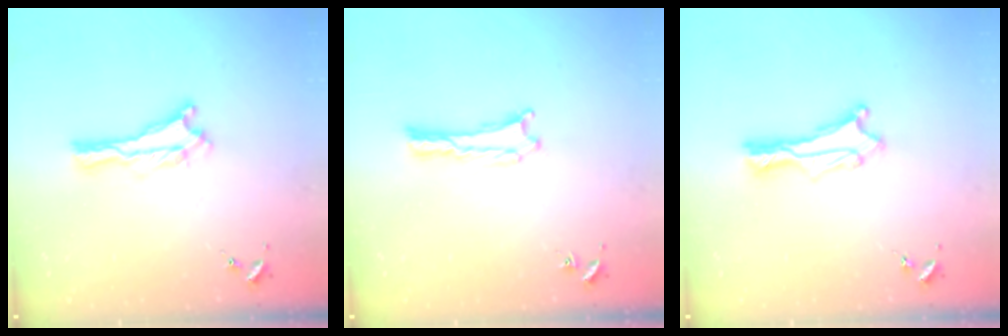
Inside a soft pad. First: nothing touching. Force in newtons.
{"total": 0.0}
{"total": 1.3, "press": 1.3, "slide": 0.1}